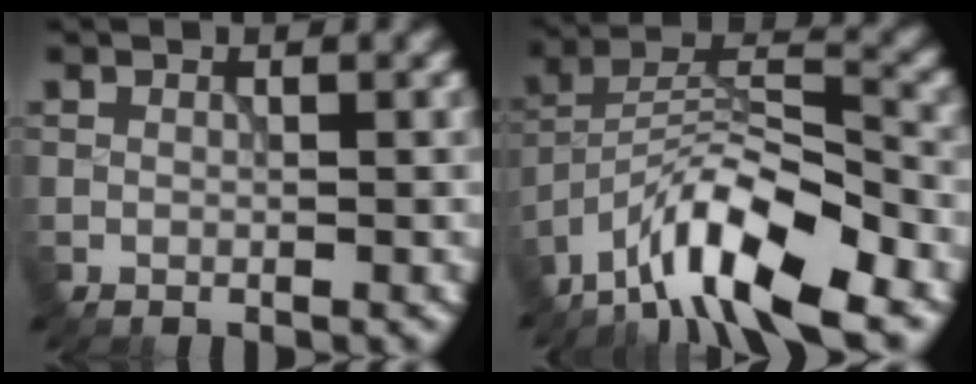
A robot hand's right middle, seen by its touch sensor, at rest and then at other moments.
{"total": 11.1, "force": [-7.8, 3.1, 7.3], "torque": [-0.118, 0.016, -0.158]}